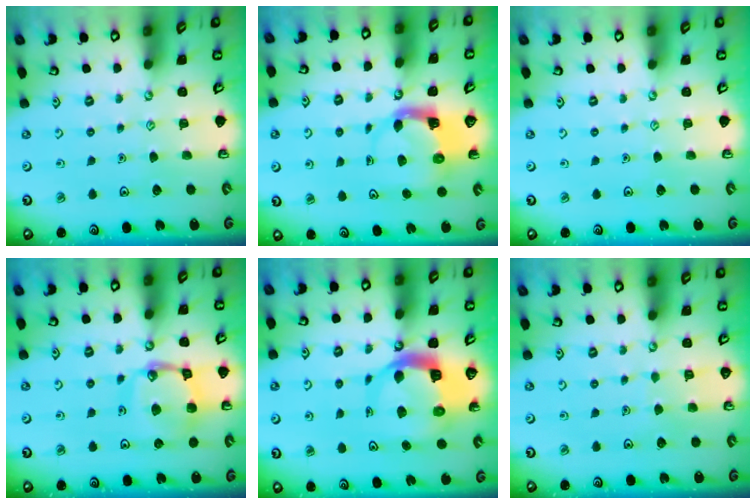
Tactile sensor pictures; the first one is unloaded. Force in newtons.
{"total": 3.9, "press": 3.8, "slide": 0.6}
{"total": 0.0}
{"total": 13.4, "press": 13.4, "slide": 1.3}
{"total": 8.7, "press": 8.6, "slide": 1.2}
{"total": 3.5, "press": 3.5, "slide": 0.2}